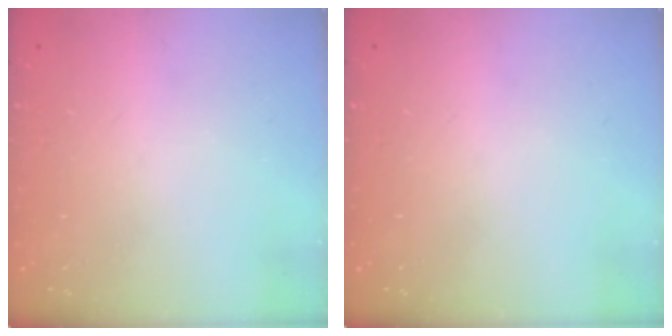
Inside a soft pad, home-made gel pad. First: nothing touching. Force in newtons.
{"total": 0.0}